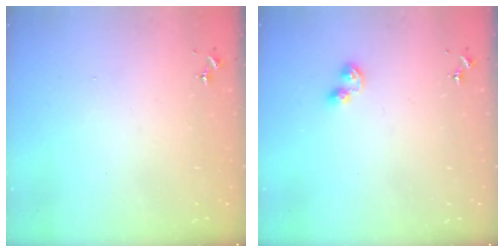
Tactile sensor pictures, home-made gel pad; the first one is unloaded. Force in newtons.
{"total": 3.7, "press": 3.6, "slide": 0.4}